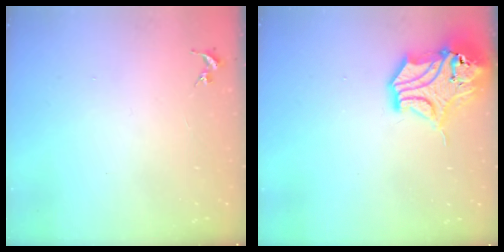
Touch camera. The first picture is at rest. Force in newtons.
{"total": 15.4, "press": 15.3, "slide": 2.2}